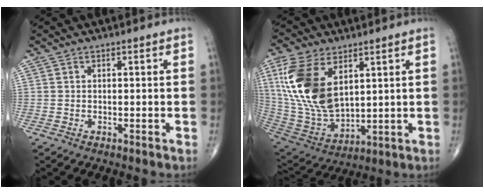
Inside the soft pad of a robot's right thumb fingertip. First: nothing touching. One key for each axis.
{"total": 18.6, "fx": 6.4, "fy": 10.1, "fz": 14.2, "tx": -0.288, "ty": -0.027, "tz": 0.134}